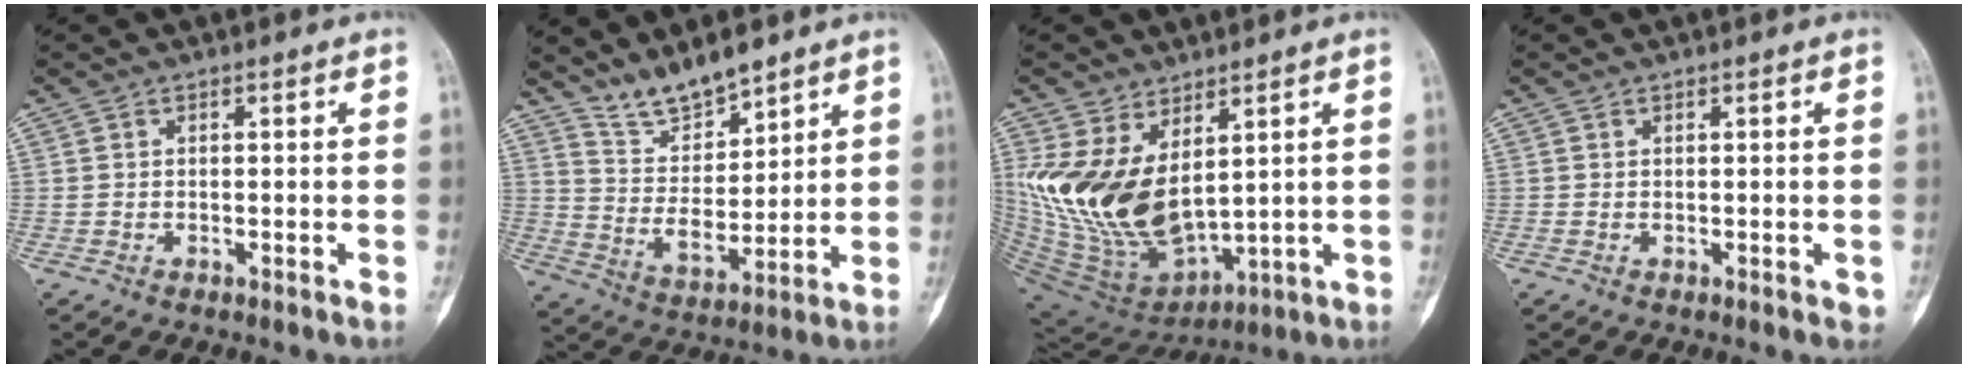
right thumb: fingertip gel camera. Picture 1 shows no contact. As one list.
[{"total": 9.7, "force": [8.2, 3.3, 4.2], "torque": [-0.051, -0.067, 0.166]}, {"total": 17.2, "force": [4.7, 9.8, 13.3], "torque": [-0.248, -0.040, 0.120]}, {"total": 0.6, "force": [0.2, 0.3, 0.5], "torque": [0.000, -0.002, 0.006]}]